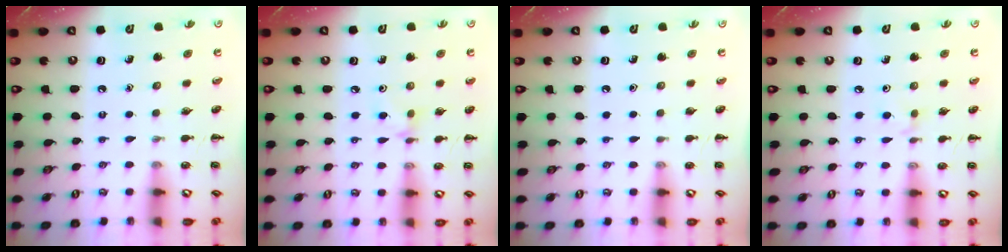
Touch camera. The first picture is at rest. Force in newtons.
{"total": 3.4, "press": 3.3, "slide": 0.7}
{"total": 0.0}
{"total": 3.7, "press": 3.5, "slide": 1.2}